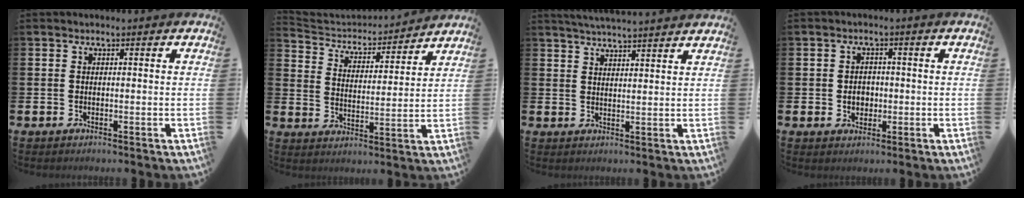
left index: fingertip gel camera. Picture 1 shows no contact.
{"total": 4.1, "force": [3.9, 1.4, 0.4], "torque": [-0.037, -0.035, 0.059]}
{"total": 4.0, "force": [4.0, -0.7, 0.4], "torque": [-0.023, -0.019, 0.073]}
{"total": 2.5, "force": [-0.3, 2.2, 1.3], "torque": [-0.011, -0.001, -0.013]}